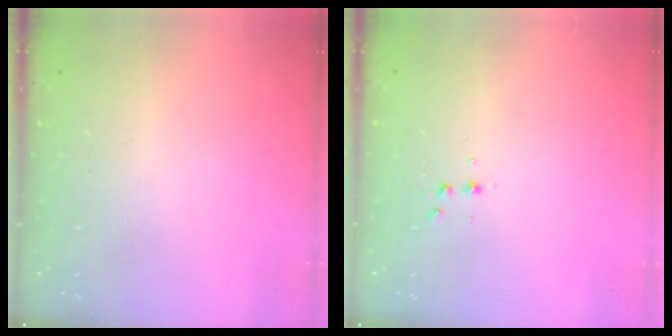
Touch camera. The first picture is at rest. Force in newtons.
{"total": 3.7, "press": 3.5, "slide": 1.1}